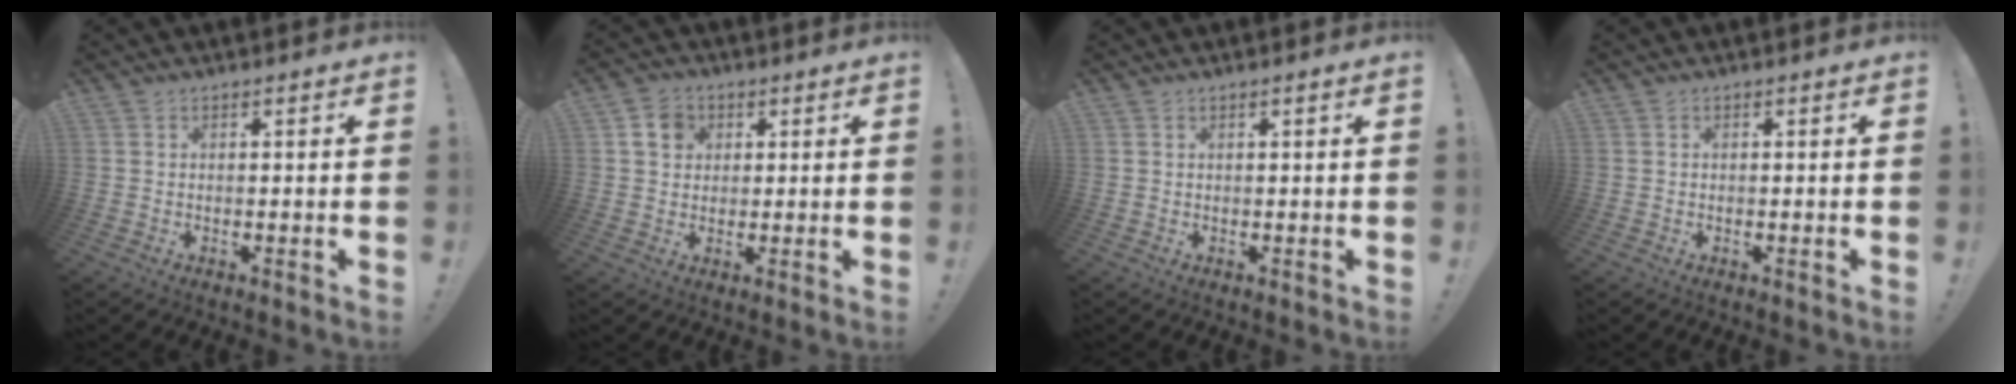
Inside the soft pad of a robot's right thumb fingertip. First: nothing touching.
{"total": 6.2, "force": [2.3, 5.2, 2.5], "torque": [-0.042, 0.003, 0.046]}
{"total": 0.8, "force": [0.3, -0.3, 0.7], "torque": [-0.012, -0.001, 0.003]}
{"total": 0.0}